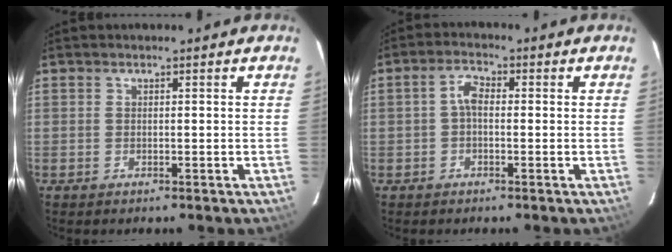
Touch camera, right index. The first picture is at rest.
{"total": 2.9, "force": [-0.3, 1.7, 2.4], "torque": [-0.047, 0.012, -0.005]}